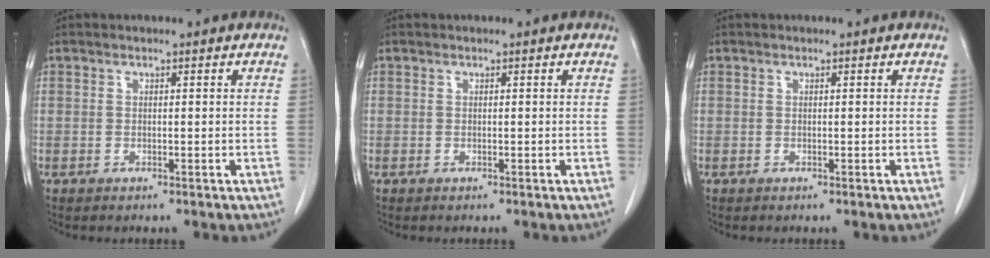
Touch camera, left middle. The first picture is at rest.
{"total": 0.0}
{"total": 0.0}